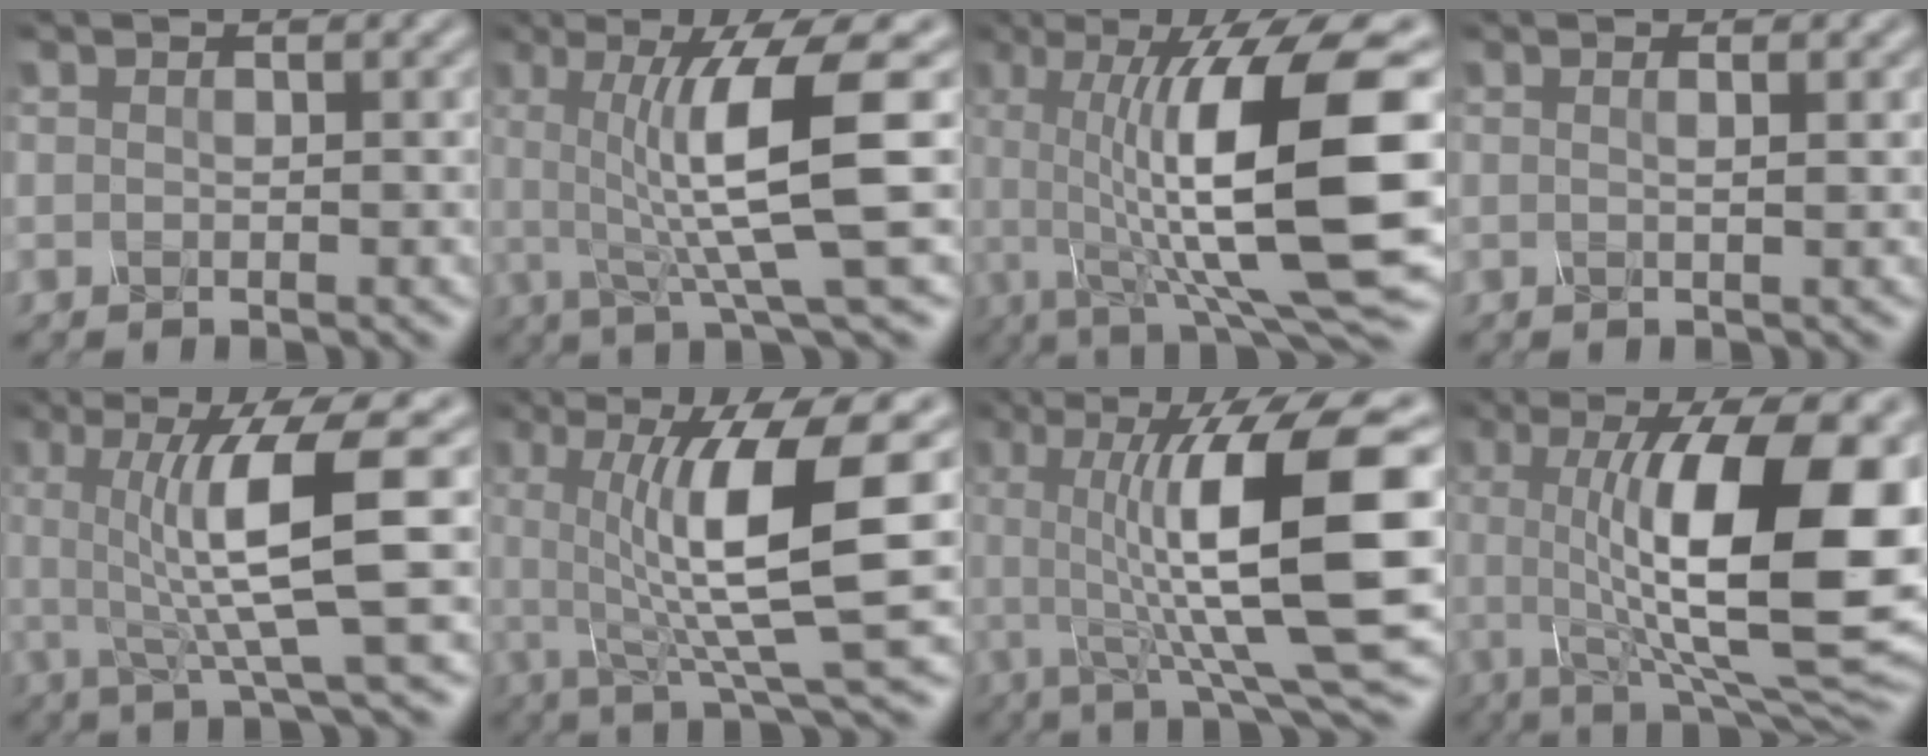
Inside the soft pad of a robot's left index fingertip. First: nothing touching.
{"total": 9.4, "force": [0.5, 1.5, 9.3], "torque": [-0.131, -0.004, 0.009]}
{"total": 14.6, "force": [-0.4, 3.5, 14.2], "torque": [-0.212, 0.002, -0.007]}
{"total": 1.4, "force": [0.4, 0.6, 1.3], "torque": [-0.009, 0.000, -0.008]}
{"total": 8.5, "force": [0.5, 1.4, 8.4], "torque": [-0.125, -0.003, 0.010]}
{"total": 10.3, "force": [0.9, 2.0, 10.1], "torque": [-0.147, -0.005, 0.016]}
{"total": 13.4, "force": [0.4, 2.8, 13.1], "torque": [-0.187, 0.007, 0.006]}
{"total": 15.8, "force": [0.9, 4.5, 15.1], "torque": [-0.212, -0.002, 0.011]}